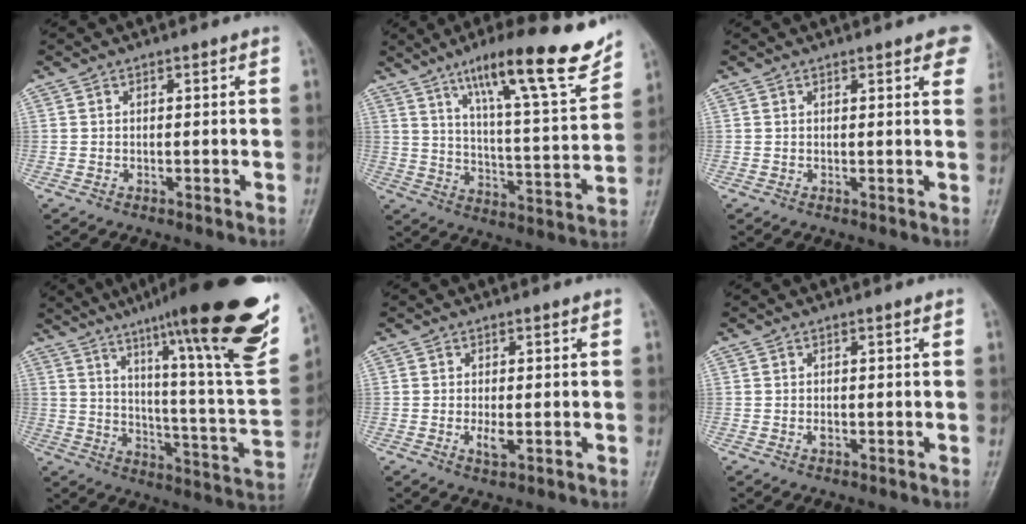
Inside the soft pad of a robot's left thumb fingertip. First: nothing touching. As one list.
[{"total": 20.5, "force": [13.7, 3.0, 15.0], "torque": [-0.199, -0.063, 0.213]}, {"total": 6.0, "force": [3.8, 1.8, 4.3], "torque": [-0.030, -0.003, 0.036]}, {"total": 30.8, "force": [19.0, 3.8, 23.9], "torque": [-0.305, -0.067, 0.278]}, {"total": 2.3, "force": [-0.2, 0.7, 2.2], "torque": [-0.043, -0.006, 0.002]}, {"total": 0.9, "force": [0.0, 0.4, 0.8], "torque": [-0.012, -0.001, 0.002]}]